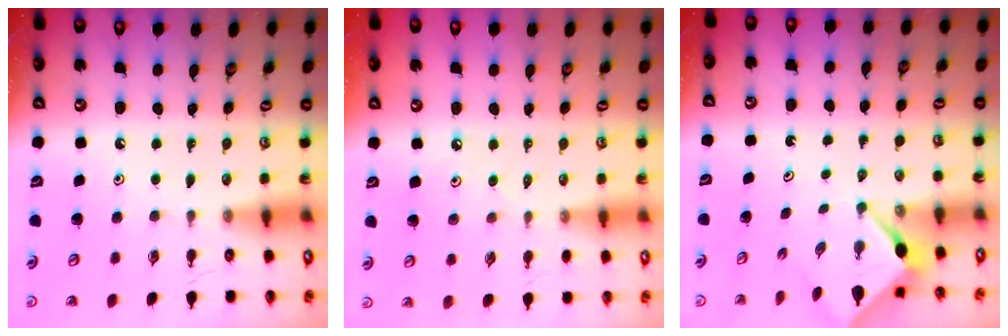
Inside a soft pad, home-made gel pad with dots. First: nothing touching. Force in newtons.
{"total": 1.7, "press": 1.6, "slide": 0.3}
{"total": 2.6, "press": 2.6, "slide": 0.0}